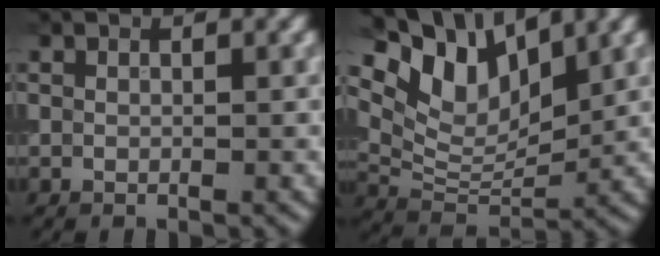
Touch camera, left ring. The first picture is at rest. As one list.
[{"total": 8.7, "force": [5.3, 4.1, 5.5], "torque": [-0.102, 0.010, 0.096]}]